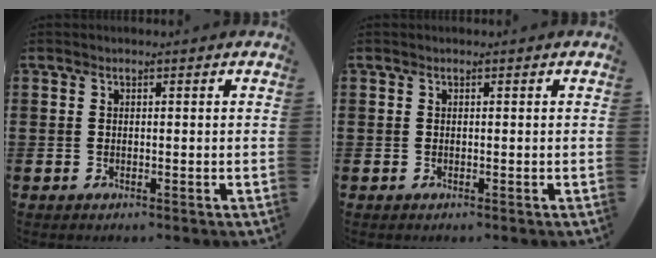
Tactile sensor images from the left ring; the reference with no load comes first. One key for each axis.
{"total": 0.0}